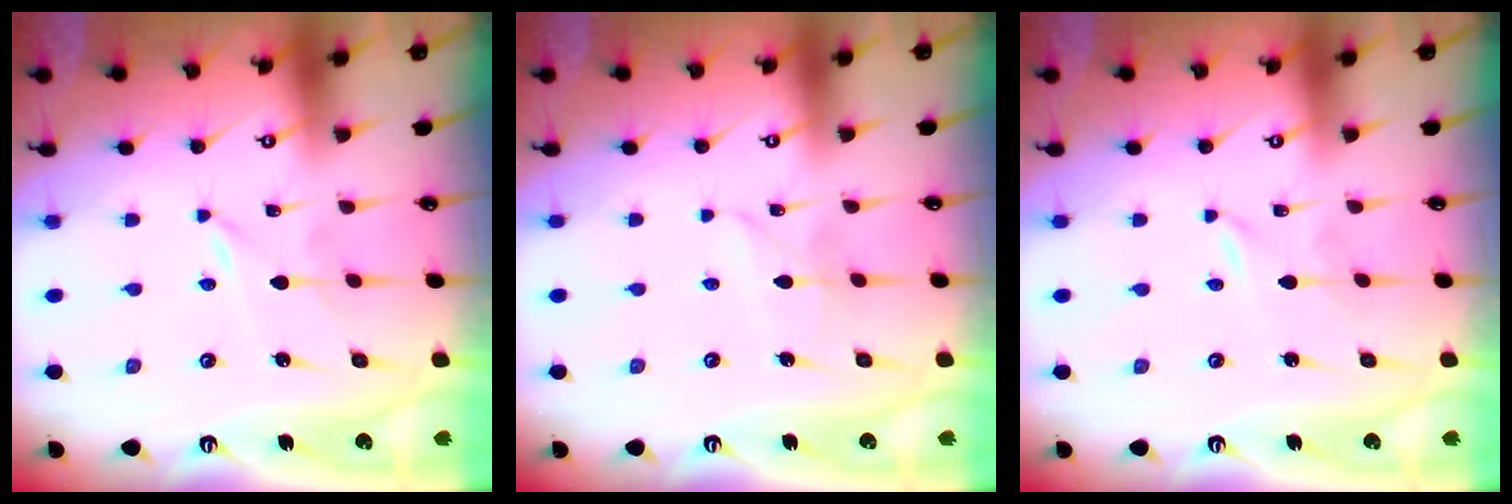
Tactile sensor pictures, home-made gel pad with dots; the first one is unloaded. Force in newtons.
{"total": 2.4, "press": 2.4, "slide": 0.2}
{"total": 0.0}